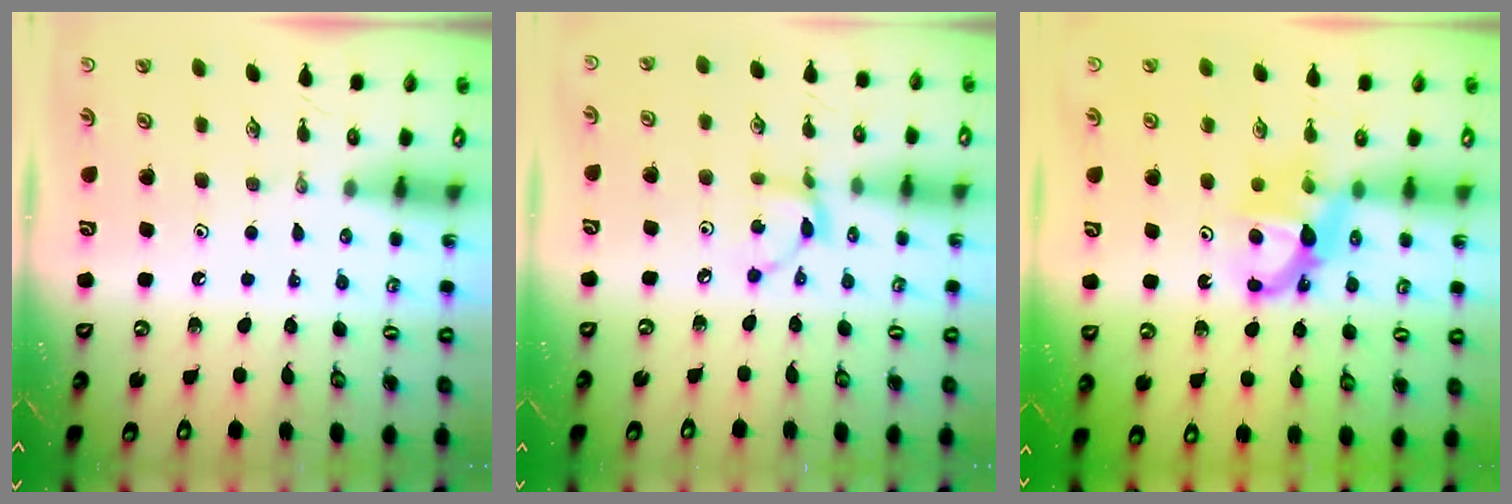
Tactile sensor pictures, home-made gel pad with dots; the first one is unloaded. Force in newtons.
{"total": 4.4, "press": 4.4, "slide": 0.1}
{"total": 7.4, "press": 7.4, "slide": 0.4}